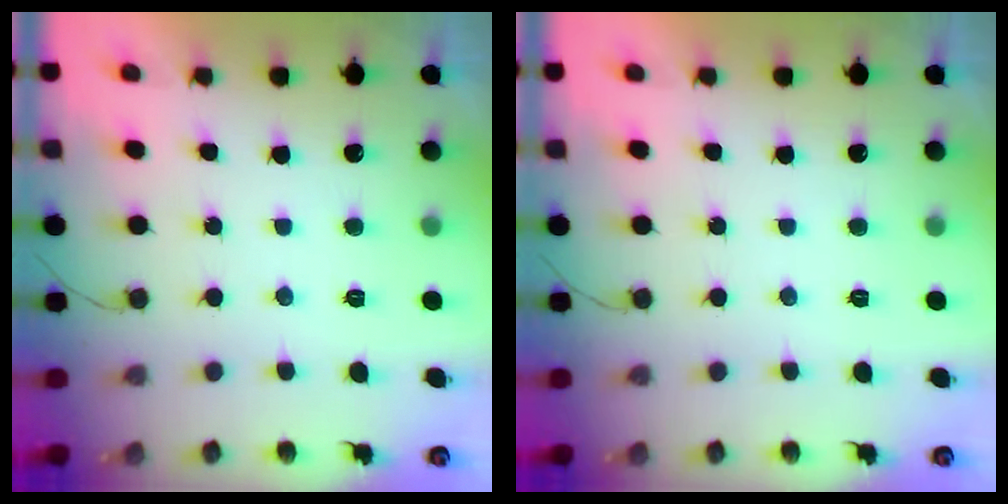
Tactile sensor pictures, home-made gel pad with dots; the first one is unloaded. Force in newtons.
{"total": 0.0}